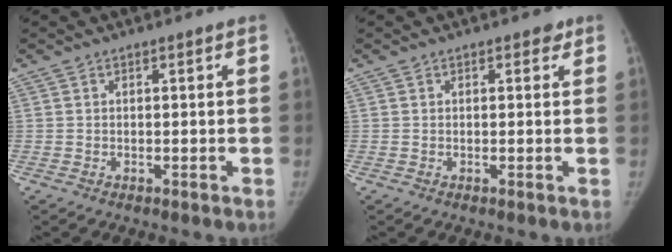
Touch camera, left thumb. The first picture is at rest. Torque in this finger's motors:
{"motor_torque": [0.10, -0.08, 0.56, -0.38, 0.07]}